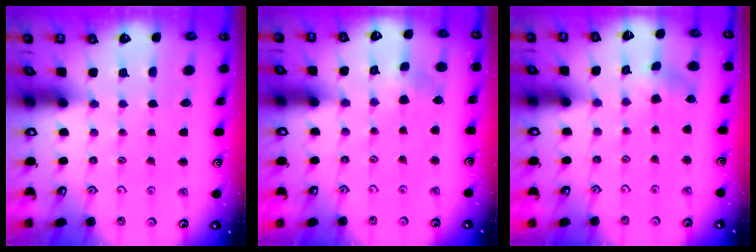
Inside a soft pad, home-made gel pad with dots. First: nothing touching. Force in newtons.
{"total": 2.9, "press": 2.9, "slide": 0.4}
{"total": 1.2, "press": 1.2, "slide": 0.2}